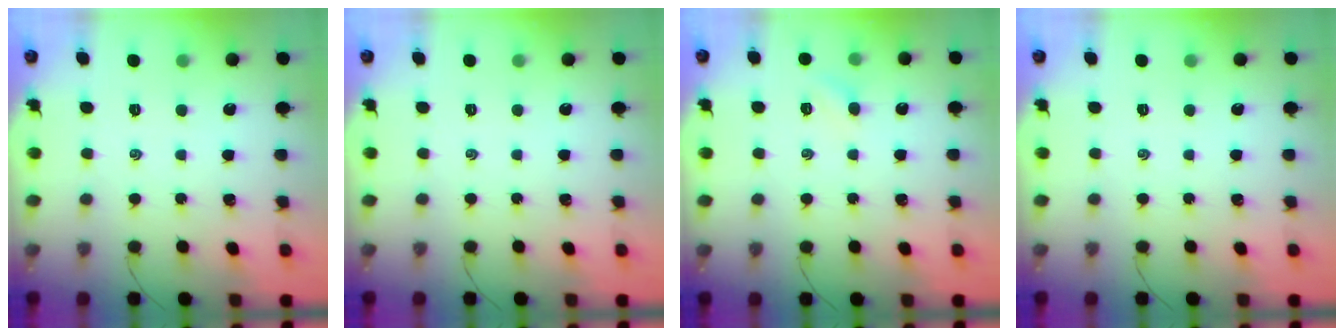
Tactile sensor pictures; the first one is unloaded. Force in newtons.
{"total": 0.0}
{"total": 3.1, "press": 3.0, "slide": 1.0}
{"total": 0.0}